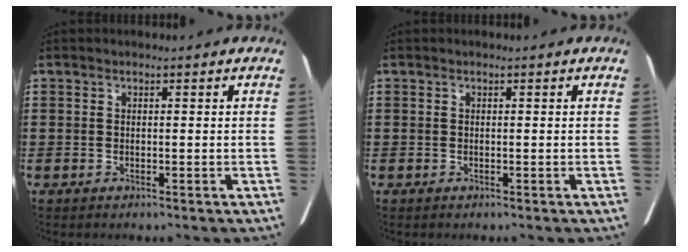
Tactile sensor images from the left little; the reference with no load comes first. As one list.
[{"total": 0.0}]